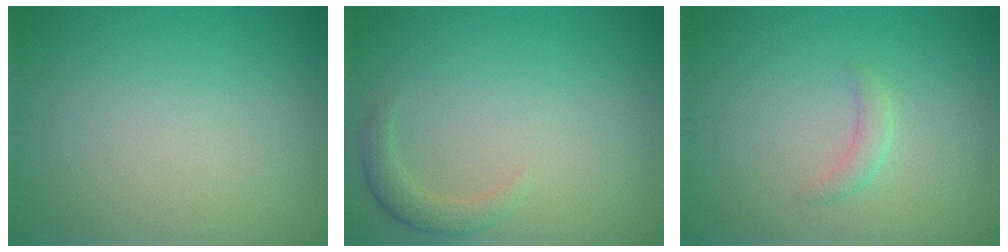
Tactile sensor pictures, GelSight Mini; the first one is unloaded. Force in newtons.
{"total": 1.9, "press": 1.9, "slide": 0.3}
{"total": 1.3, "press": 1.3, "slide": 0.0}